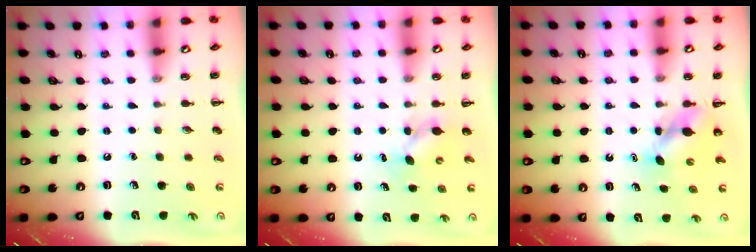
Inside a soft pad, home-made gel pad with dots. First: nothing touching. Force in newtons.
{"total": 4.4, "press": 4.2, "slide": 1.1}
{"total": 4.4, "press": 4.4, "slide": 0.4}